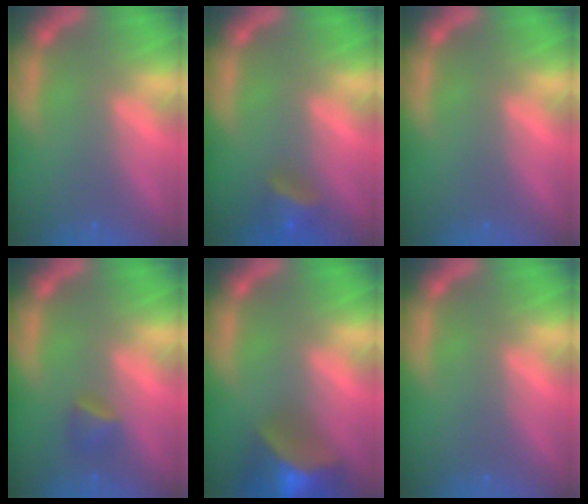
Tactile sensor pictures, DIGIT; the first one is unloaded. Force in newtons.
{"total": 3.4}
{"total": 0.0}
{"total": 1.9}
{"total": 9.9}
{"total": 0.0}